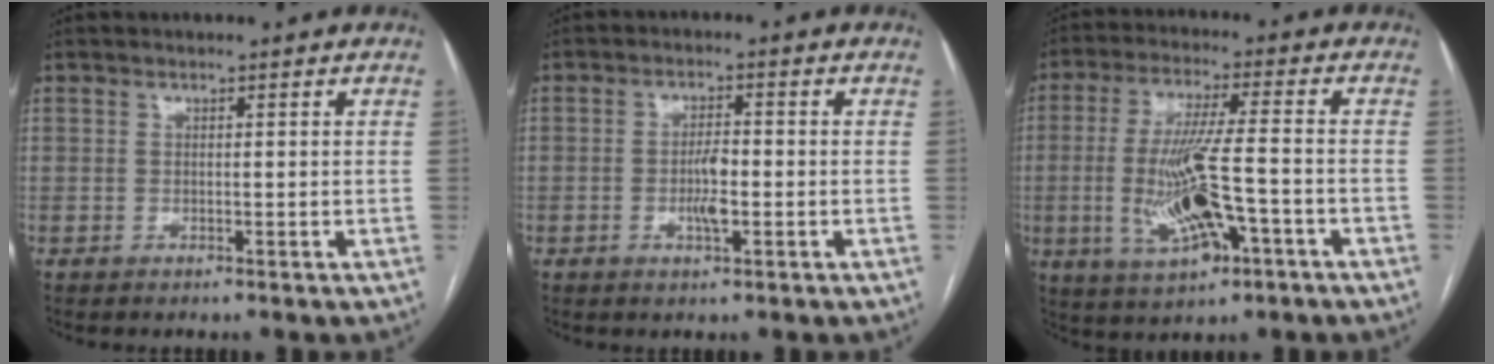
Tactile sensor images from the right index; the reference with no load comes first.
{"total": 3.9, "force": [-0.9, 1.0, 3.7], "torque": [-0.069, 0.000, -0.014]}
{"total": 12.8, "force": [-3.6, 2.3, 12.1], "torque": [-0.241, -0.009, -0.055]}